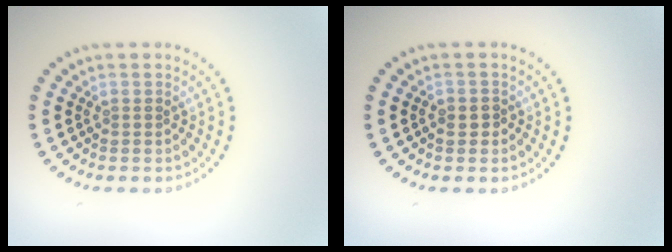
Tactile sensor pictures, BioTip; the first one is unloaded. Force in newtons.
{"total": 0.8, "press": 0.7, "slide": 0.4}